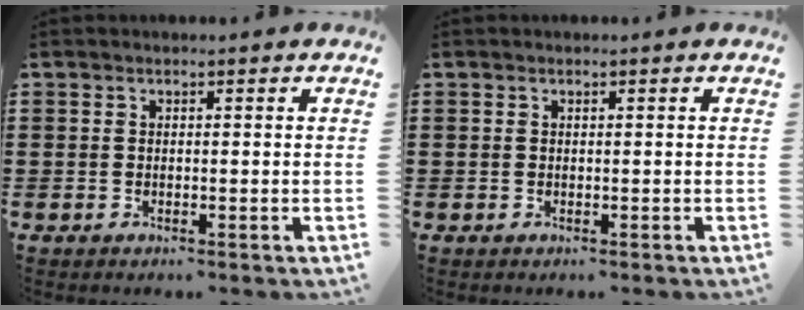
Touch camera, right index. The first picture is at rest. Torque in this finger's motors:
{"motor_torque": [-0.19, 0.06, 0.00, -0.01]}